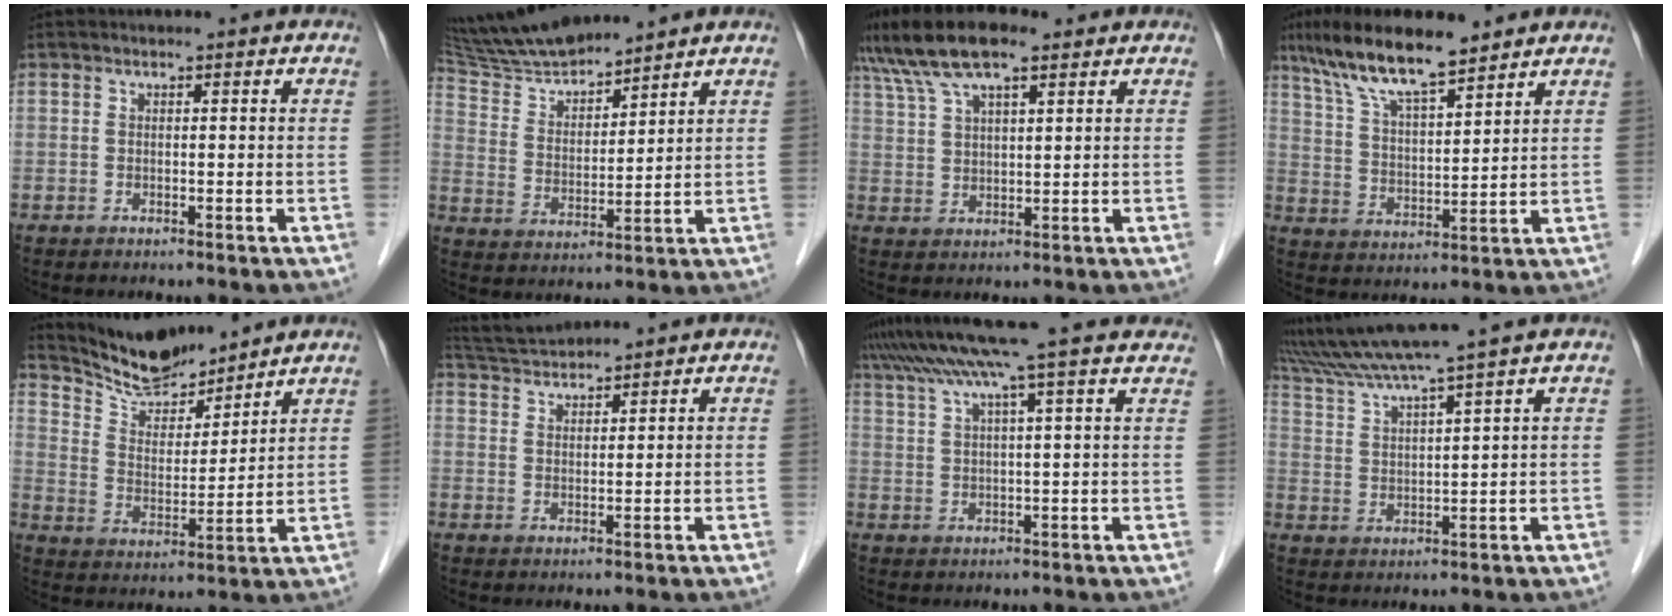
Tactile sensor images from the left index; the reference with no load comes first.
{"total": 11.0, "force": [10.5, 0.8, 3.1], "torque": [-0.073, 0.015, 0.207]}
{"total": 10.8, "force": [7.8, 2.8, 6.9], "torque": [-0.141, 0.034, 0.142]}
{"total": 11.9, "force": [9.3, 2.0, 7.2], "torque": [-0.140, 0.017, 0.170]}
{"total": 9.7, "force": [9.4, 1.6, 1.9], "torque": [-0.043, 0.006, 0.181]}
{"total": 4.9, "force": [4.9, -0.2, 0.4], "torque": [-0.015, 0.027, 0.094]}
{"total": 17.1, "force": [14.0, -0.4, 9.8], "torque": [-0.171, 0.045, 0.190]}
{"total": 11.8, "force": [9.9, -2.1, 6.1], "torque": [-0.113, 0.015, 0.170]}